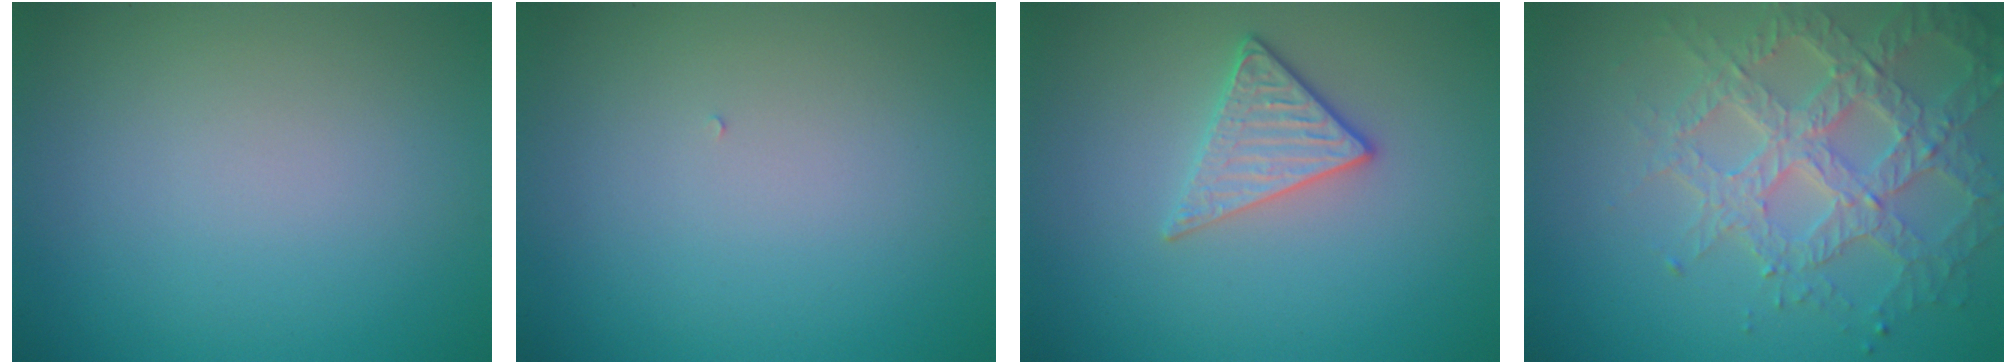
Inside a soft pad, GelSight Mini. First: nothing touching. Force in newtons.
{"total": 0.0}
{"total": 2.9, "press": 2.6, "slide": 1.3}
{"total": 5.9, "press": 4.8, "slide": 3.4}